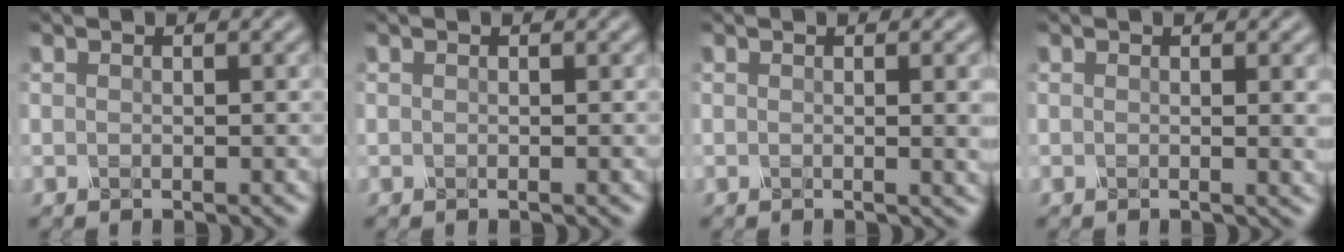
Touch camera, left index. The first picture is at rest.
{"total": 0.0}
{"total": 3.9, "force": [0.3, 1.4, 3.6], "torque": [-0.027, 0.005, 0.005]}
{"total": 2.3, "force": [0.3, 0.8, 2.1], "torque": [-0.015, 0.000, 0.001]}